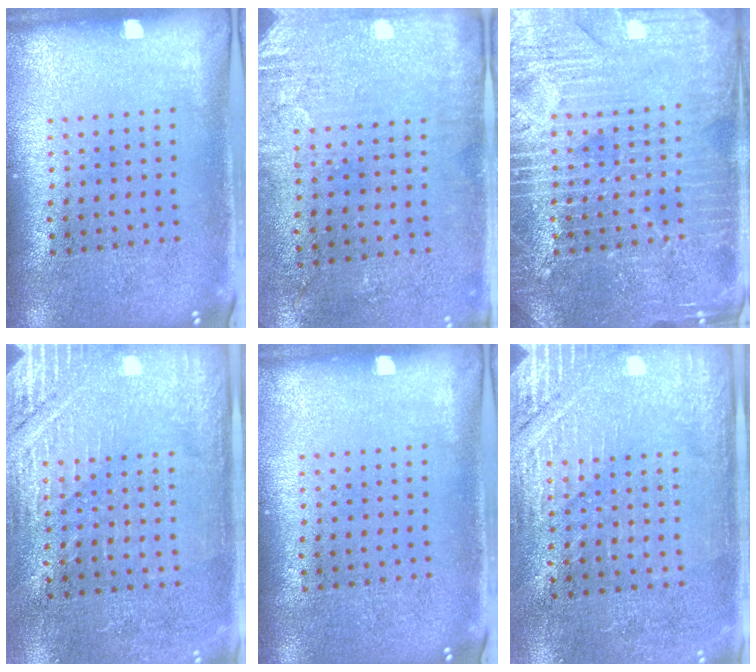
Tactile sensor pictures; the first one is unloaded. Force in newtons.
{"total": 2.9, "press": 2.4, "slide": 1.6}
{"total": 4.0, "press": 4.0, "slide": 0.4}
{"total": 2.8, "press": 2.7, "slide": 0.8}
{"total": 0.0}
{"total": 2.8, "press": 2.7, "slide": 0.8}